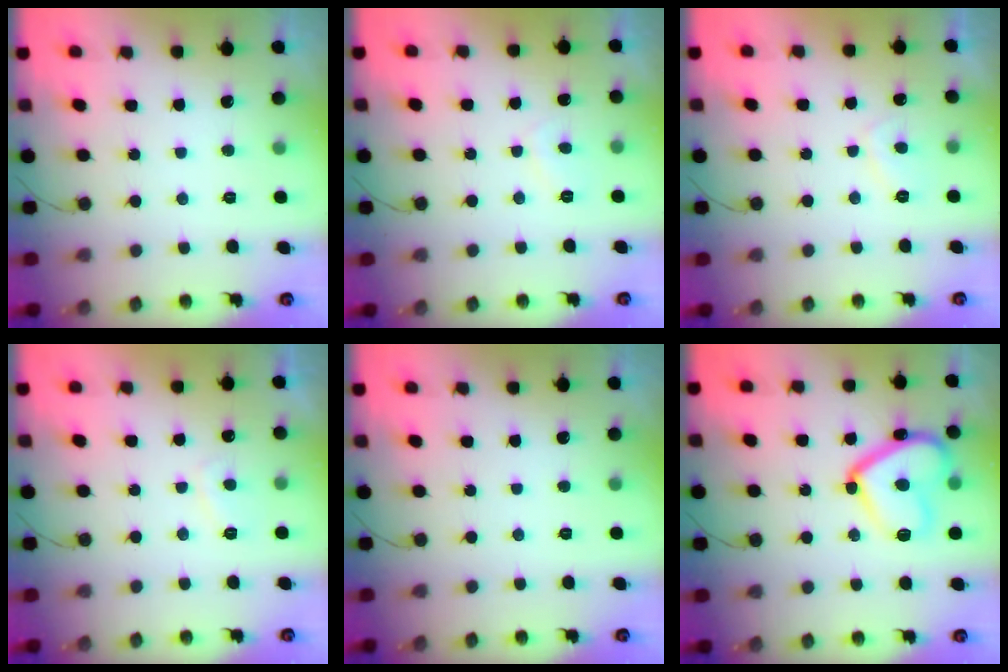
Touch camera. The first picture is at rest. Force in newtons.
{"total": 1.7, "press": 1.6, "slide": 0.6}
{"total": 2.4, "press": 2.4, "slide": 0.6}
{"total": 2.9, "press": 2.8, "slide": 0.8}
{"total": 0.0}
{"total": 16.8, "press": 16.8, "slide": 1.2}